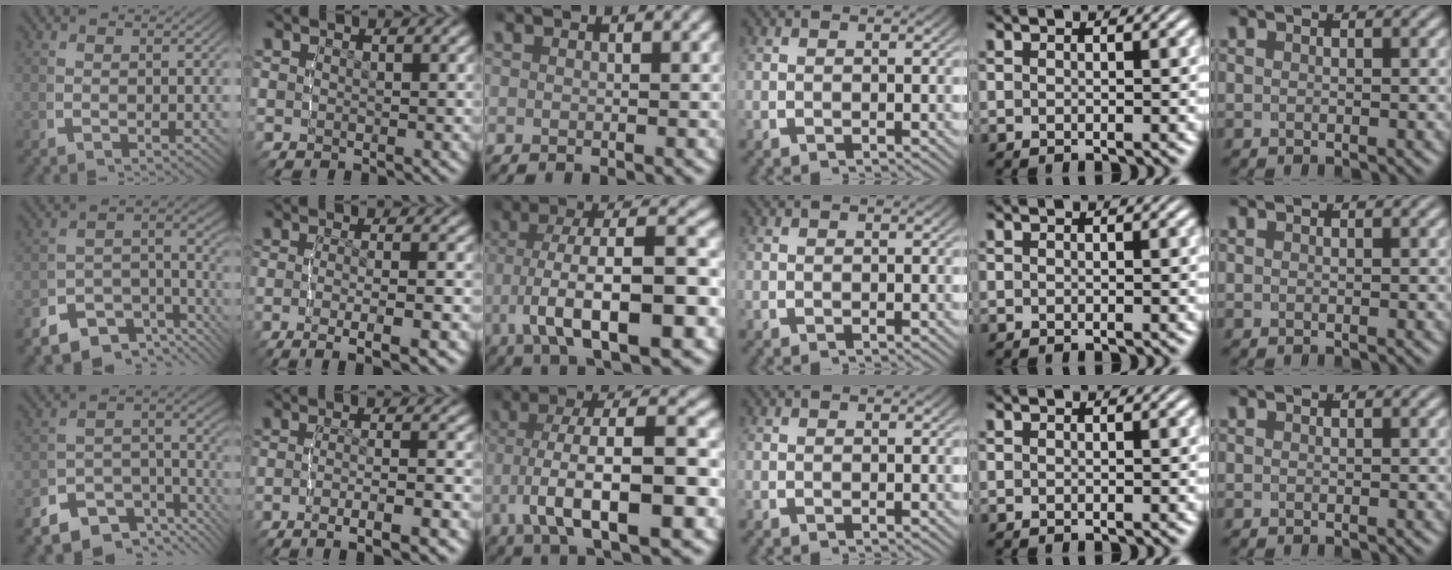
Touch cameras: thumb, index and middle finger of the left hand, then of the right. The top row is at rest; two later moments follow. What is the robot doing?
{"motion": "lift_and_place", "object": "bandage"}